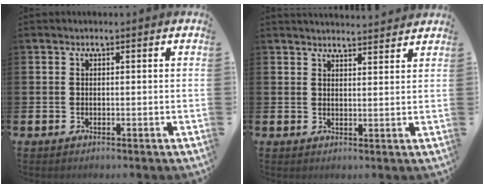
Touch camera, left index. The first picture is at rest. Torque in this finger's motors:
{"motor_torque": [0.34, -1.80, 0.03, -0.01]}